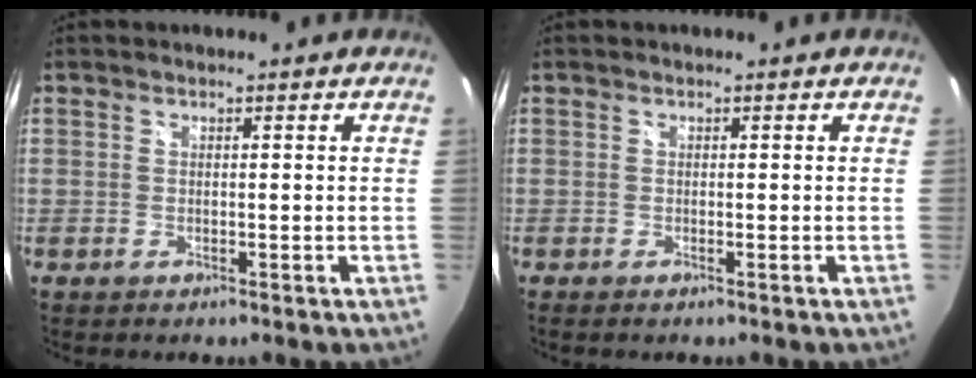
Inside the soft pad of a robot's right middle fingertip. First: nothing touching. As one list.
[{"total": 0.6, "force": [-0.4, -0.2, 0.4], "torque": [-0.005, 0.002, -0.007]}]